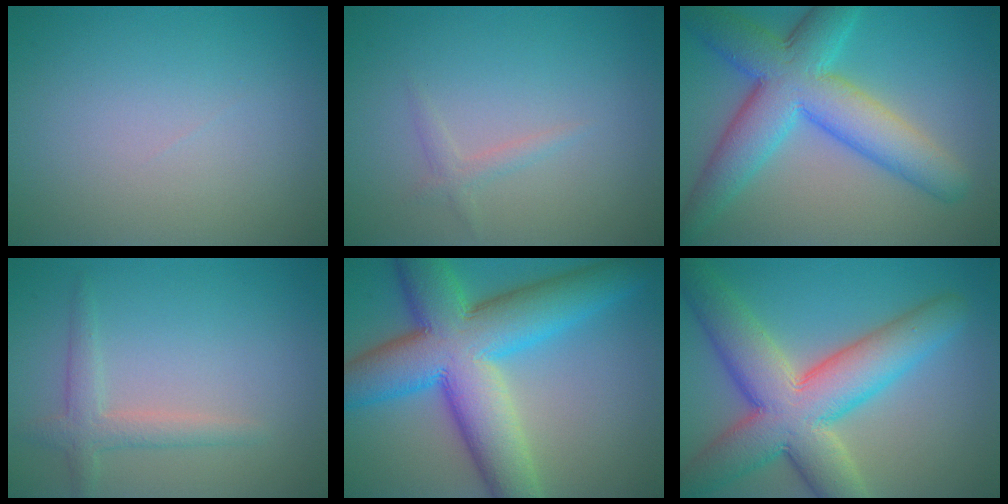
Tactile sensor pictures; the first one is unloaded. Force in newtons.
{"total": 1.1, "press": 1.1, "slide": 0.0}
{"total": 9.2, "press": 9.2, "slide": 0.3}
{"total": 2.3, "press": 2.3, "slide": 0.2}
{"total": 13.1, "press": 13.1, "slide": 0.4}
{"total": 10.9, "press": 10.9, "slide": 0.6}